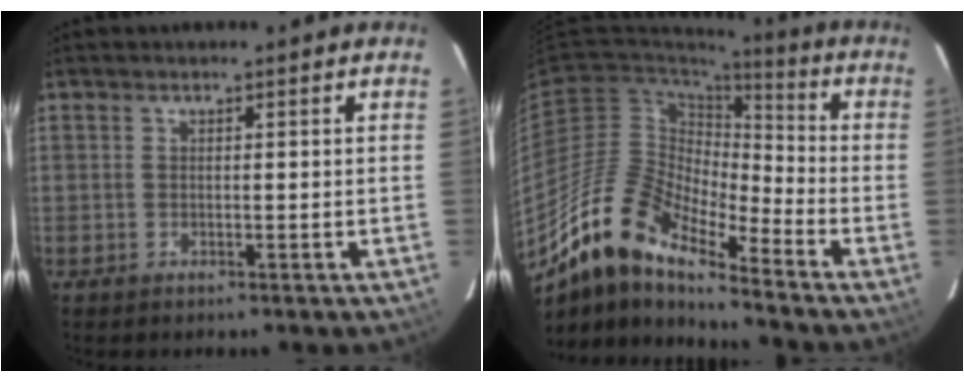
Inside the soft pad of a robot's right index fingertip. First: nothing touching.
{"total": 15.6, "force": [-12.6, 4.0, 8.2], "torque": [-0.138, -0.007, -0.253]}